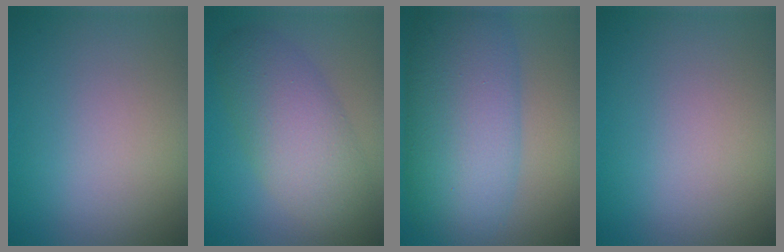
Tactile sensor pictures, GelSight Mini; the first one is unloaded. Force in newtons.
{"total": 5.9, "press": 5.9, "slide": 0.1}
{"total": 10.1, "press": 10.1, "slide": 0.2}
{"total": 0.0}